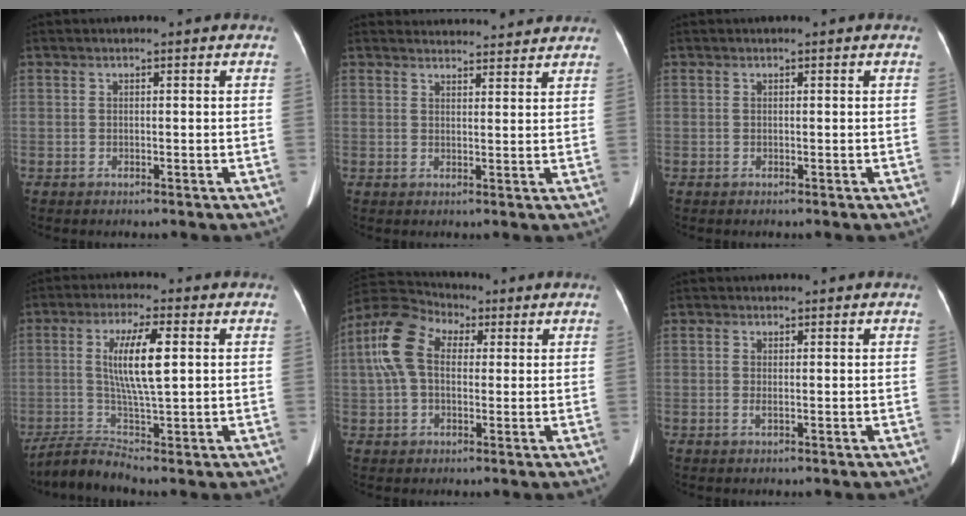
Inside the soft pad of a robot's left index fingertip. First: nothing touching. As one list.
[{"total": 7.9, "force": [7.8, 1.1, 0.9], "torque": [0.000, 0.004, 0.087]}, {"total": 0.0}, {"total": 9.6, "force": [-0.8, 0.5, 9.5], "torque": [-0.199, 0.003, -0.007]}, {"total": 9.6, "force": [2.2, 5.7, 7.4], "torque": [-0.182, 0.044, 0.044]}, {"total": 0.8, "force": [-0.1, 0.2, 0.8], "torque": [-0.018, -0.005, 0.001]}]